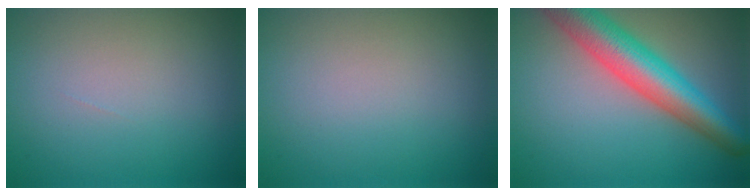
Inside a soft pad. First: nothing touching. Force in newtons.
{"total": 0.0}
{"total": 8.1, "press": 8.1, "slide": 0.4}